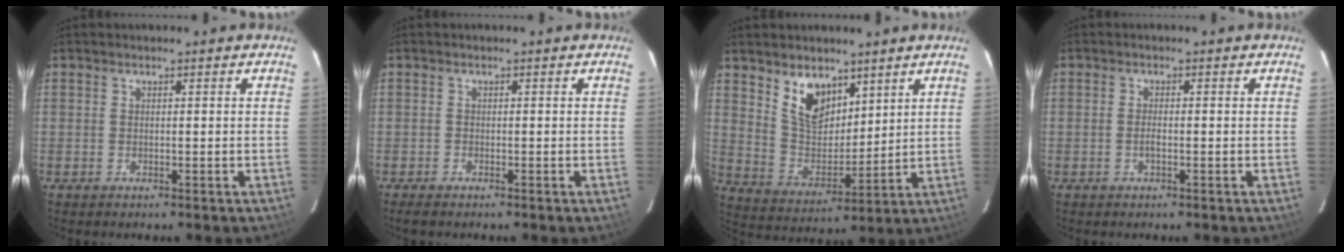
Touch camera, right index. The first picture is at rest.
{"total": 1.4, "force": [-1.2, 0.5, 0.6], "torque": [-0.016, -0.005, -0.024]}
{"total": 10.0, "force": [6.2, 5.8, 5.2], "torque": [-0.094, 0.005, 0.130]}
{"total": 1.5, "force": [-0.6, 0.5, 1.3], "torque": [-0.028, 0.000, -0.011]}